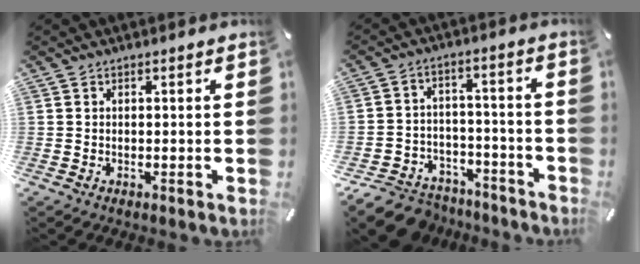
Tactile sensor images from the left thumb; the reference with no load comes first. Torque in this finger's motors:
{"motor_torque": [-0.44, 0.62, 0.11, 0.27, 0.02]}